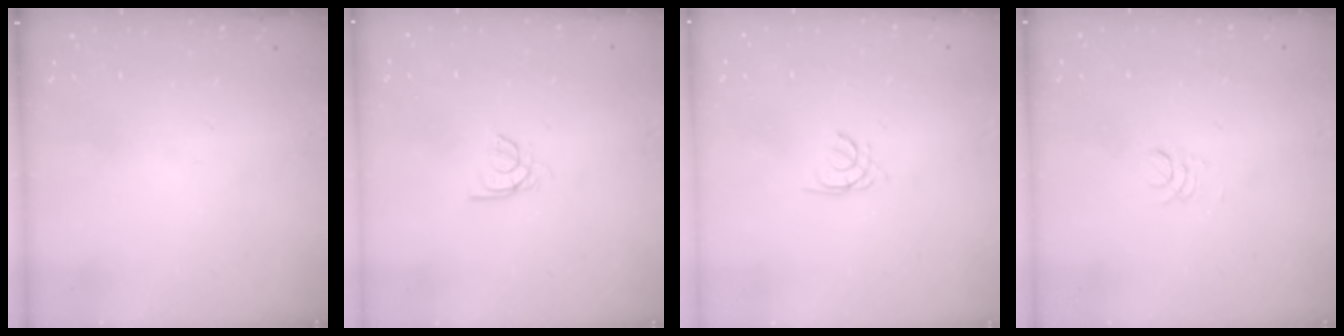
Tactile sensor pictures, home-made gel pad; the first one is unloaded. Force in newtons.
{"total": 2.4, "press": 2.4, "slide": 0.4}
{"total": 1.3, "press": 1.2, "slide": 0.4}
{"total": 2.9, "press": 2.8, "slide": 0.3}